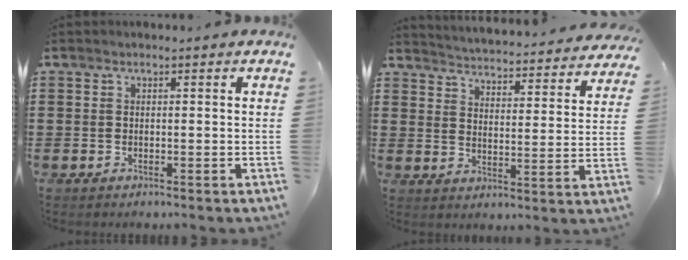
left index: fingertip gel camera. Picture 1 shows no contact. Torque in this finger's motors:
{"motor_torque": [2.14, 0.00, 1.05, 0.15]}